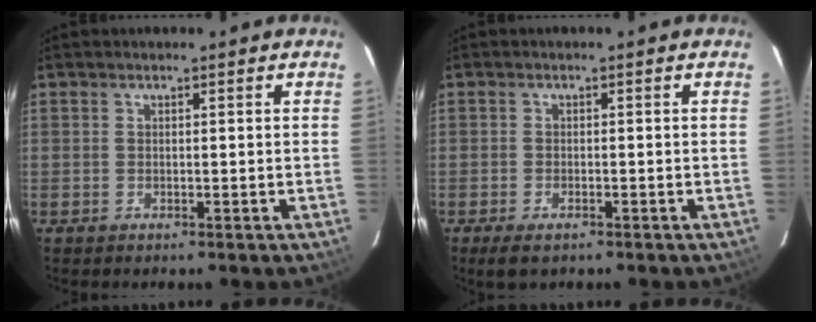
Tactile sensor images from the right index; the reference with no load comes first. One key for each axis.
{"total": 3.6, "fx": -2.5, "fy": 1.5, "fz": 2.1, "tx": -0.048, "ty": -0.011, "tz": -0.044}